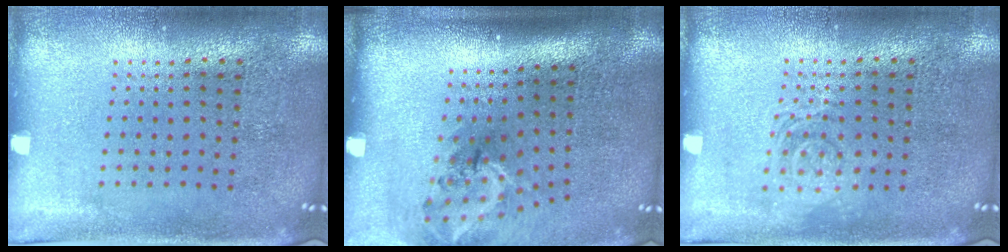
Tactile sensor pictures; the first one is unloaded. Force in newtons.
{"total": 1.9, "press": 1.3, "slide": 1.4}
{"total": 2.0, "press": 2.0, "slide": 0.3}